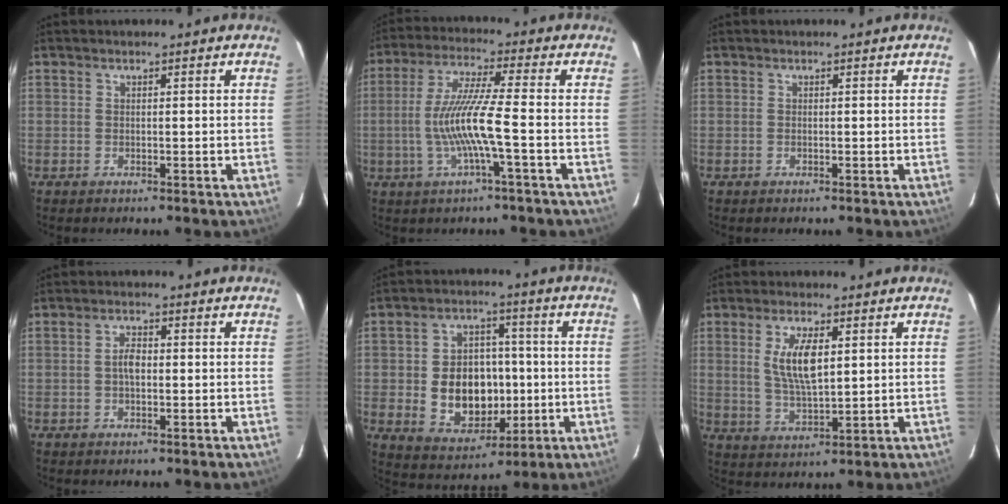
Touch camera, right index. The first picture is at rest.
{"total": 10.4, "force": [-2.6, -0.7, 10.1], "torque": [-0.199, -0.004, -0.046]}
{"total": 0.0}
{"total": 2.6, "force": [-0.2, 1.4, 2.2], "torque": [-0.042, 0.006, -0.004]}
{"total": 13.1, "force": [-1.6, 10.0, 8.3], "torque": [-0.182, 0.014, -0.004]}
{"total": 7.8, "force": [2.0, 2.8, 7.0], "torque": [-0.134, -0.003, 0.045]}